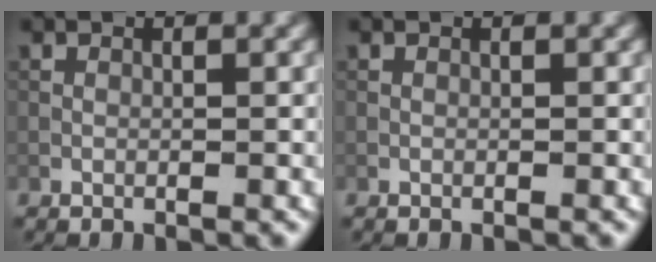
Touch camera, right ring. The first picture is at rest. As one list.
[{"total": 0.0}]